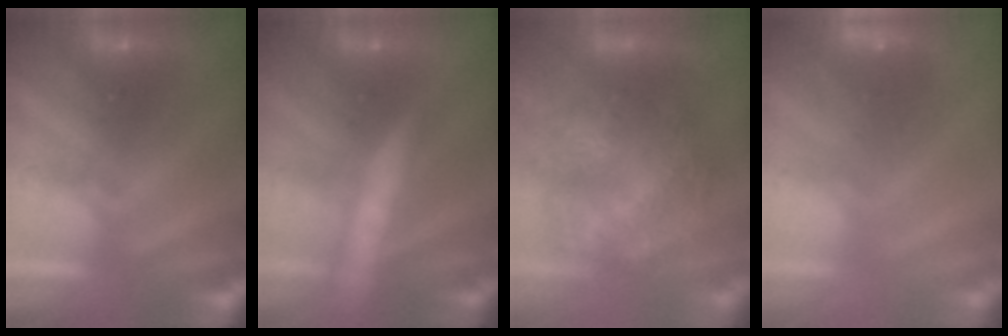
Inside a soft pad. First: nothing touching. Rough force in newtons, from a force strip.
{"total": 7.3}
{"total": 7.5}
{"total": 9.3}